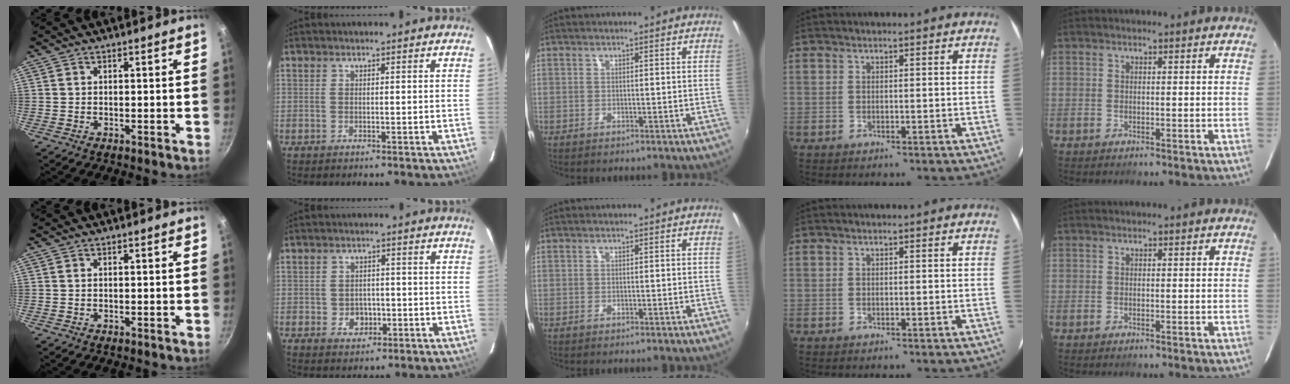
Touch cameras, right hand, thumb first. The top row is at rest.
{"index": {"total": 3.6, "force": [-0.9, 3.3, 1.3], "torque": [-0.029, 0.008, -0.002]}}